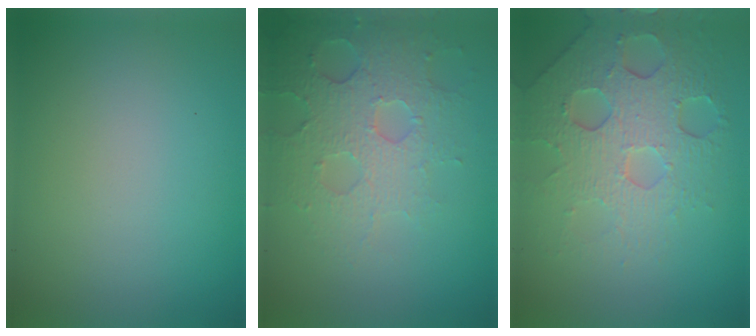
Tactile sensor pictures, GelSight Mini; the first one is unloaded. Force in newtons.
{"total": 4.0, "press": 4.0, "slide": 0.5}
{"total": 6.8, "press": 4.9, "slide": 4.7}